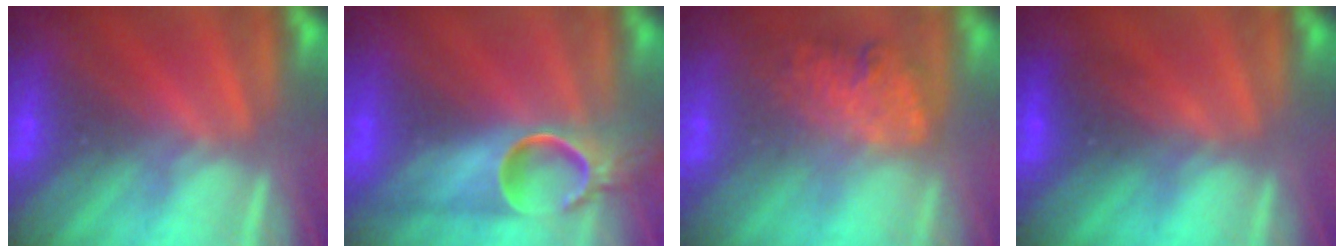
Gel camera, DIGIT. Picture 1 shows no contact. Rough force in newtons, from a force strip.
{"total": 8.6}
{"total": 3.0}
{"total": 2.6}